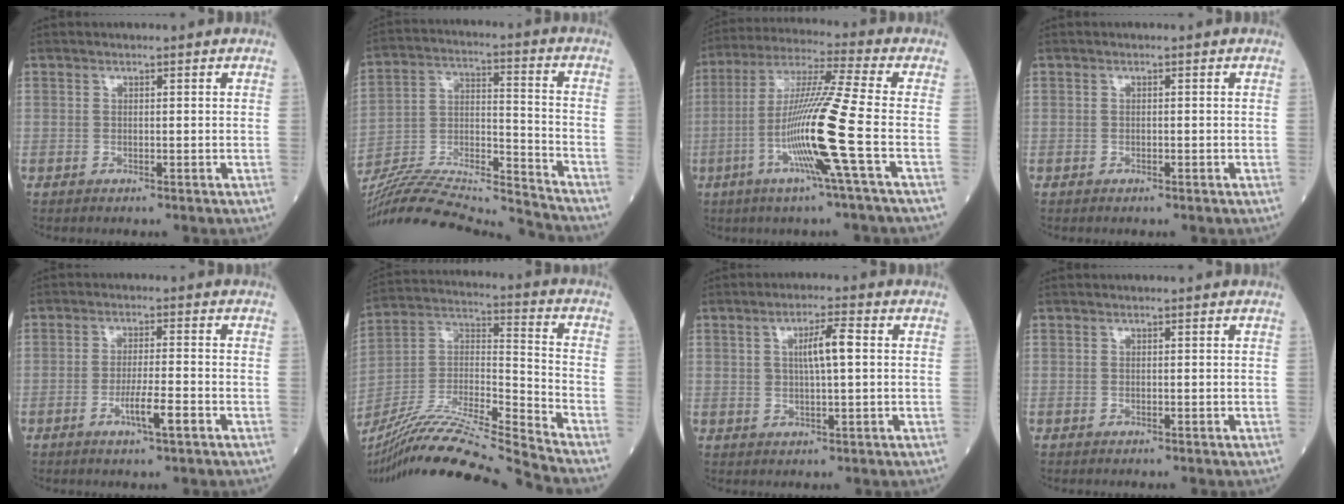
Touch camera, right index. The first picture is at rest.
{"total": 22.7, "force": [-21.6, 0.0, 7.2], "torque": [-0.160, -0.003, -0.360]}
{"total": 13.9, "force": [-3.9, -2.3, 13.1], "torque": [-0.256, -0.010, -0.080]}
{"total": 0.0}
{"total": 4.6, "force": [-2.0, 0.1, 4.2], "torque": [-0.074, -0.005, -0.034]}
{"total": 21.8, "force": [-19.8, -1.8, 8.8], "torque": [-0.192, -0.012, -0.354]}
{"total": 4.9, "force": [1.1, 0.7, 4.8], "torque": [-0.084, 0.007, 0.022]}
{"total": 0.0}